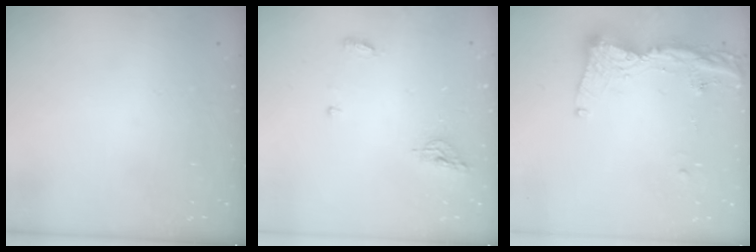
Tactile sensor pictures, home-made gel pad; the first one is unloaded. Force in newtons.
{"total": 9.0, "press": 5.9, "slide": 6.9}
{"total": 14.5, "press": 14.4, "slide": 1.7}